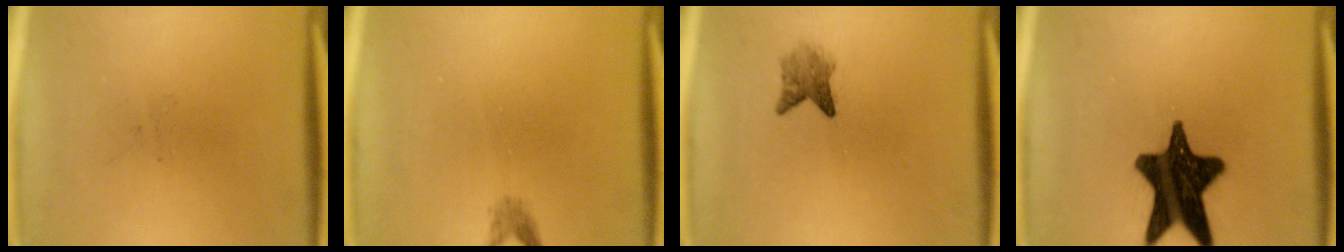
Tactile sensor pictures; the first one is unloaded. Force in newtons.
{"total": 1.2}
{"total": 2.6}
{"total": 16.5}